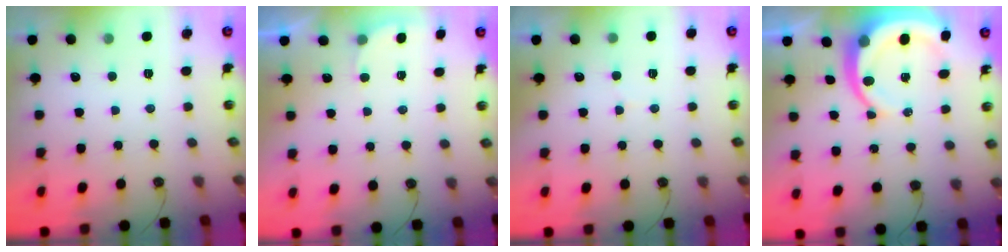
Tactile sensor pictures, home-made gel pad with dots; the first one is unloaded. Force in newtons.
{"total": 3.0, "press": 2.9, "slide": 0.8}
{"total": 4.9, "press": 4.8, "slide": 0.4}
{"total": 10.0, "press": 9.9, "slide": 1.4}